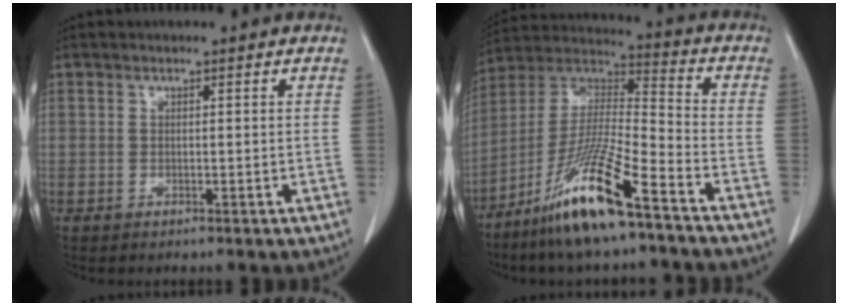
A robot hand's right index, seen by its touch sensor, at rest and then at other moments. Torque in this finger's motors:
{"motor_torque": [1.52, -0.61, 0.44, 0.21]}